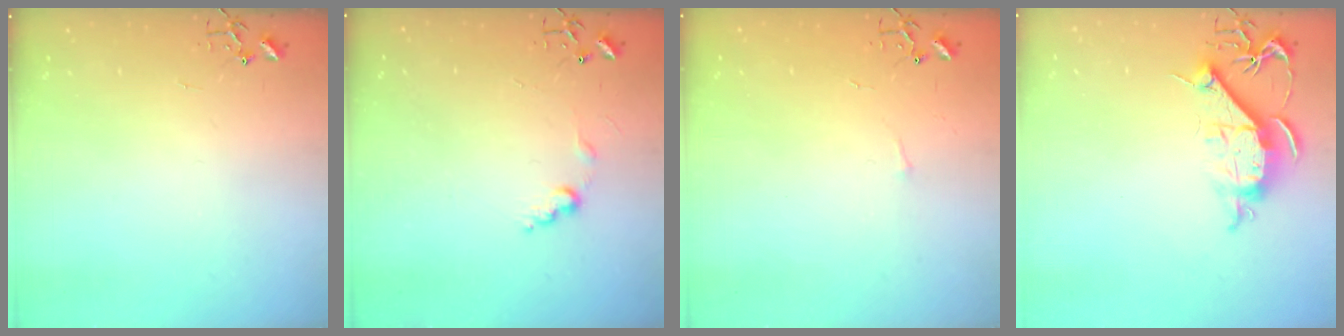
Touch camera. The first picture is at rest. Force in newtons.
{"total": 7.0, "press": 7.0, "slide": 0.8}
{"total": 2.7, "press": 2.7, "slide": 0.4}
{"total": 11.1, "press": 11.1, "slide": 0.9}